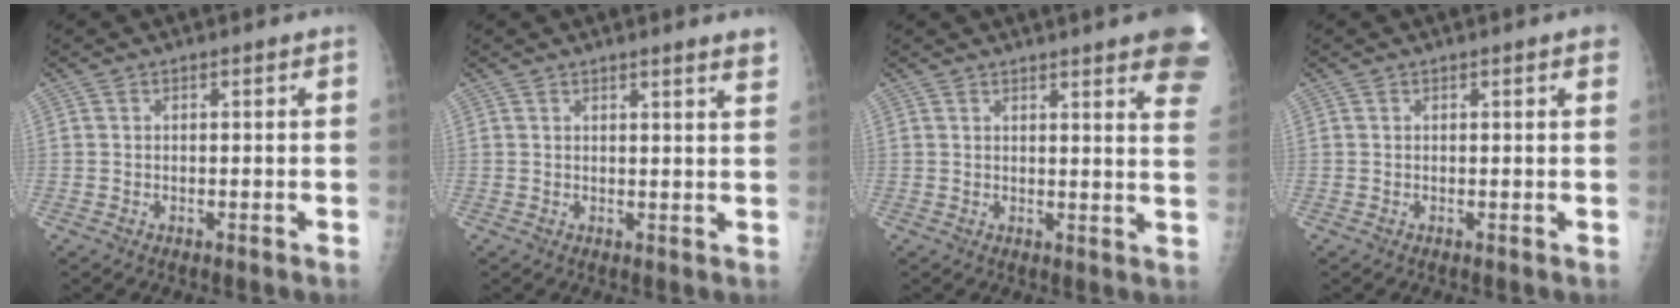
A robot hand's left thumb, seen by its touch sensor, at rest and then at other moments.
{"total": 3.9, "force": [3.3, -0.1, 2.2], "torque": [-0.024, -0.017, 0.031]}
{"total": 14.7, "force": [10.2, 2.4, 10.3], "torque": [-0.107, -0.036, 0.102]}
{"total": 1.6, "force": [1.0, 0.1, 1.2], "torque": [-0.016, 0.001, 0.009]}